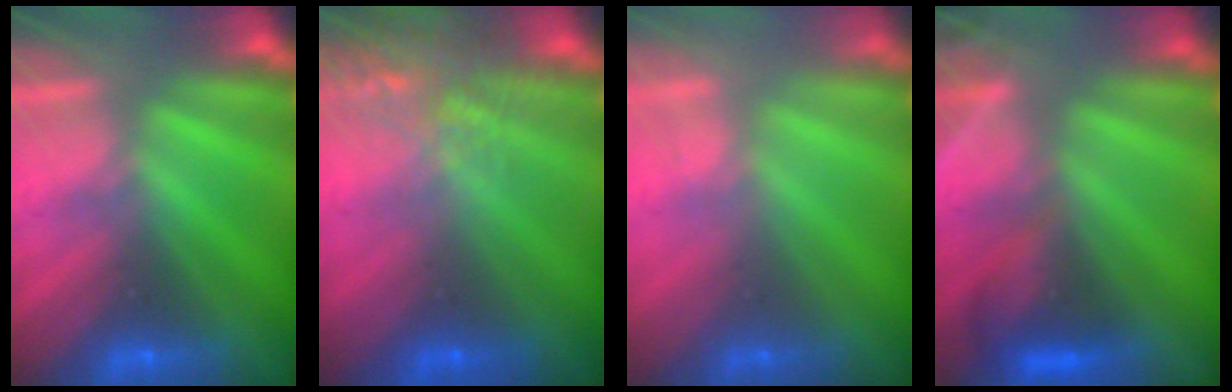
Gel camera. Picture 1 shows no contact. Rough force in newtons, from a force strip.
{"total": 6.9}
{"total": 2.3}
{"total": 5.7}